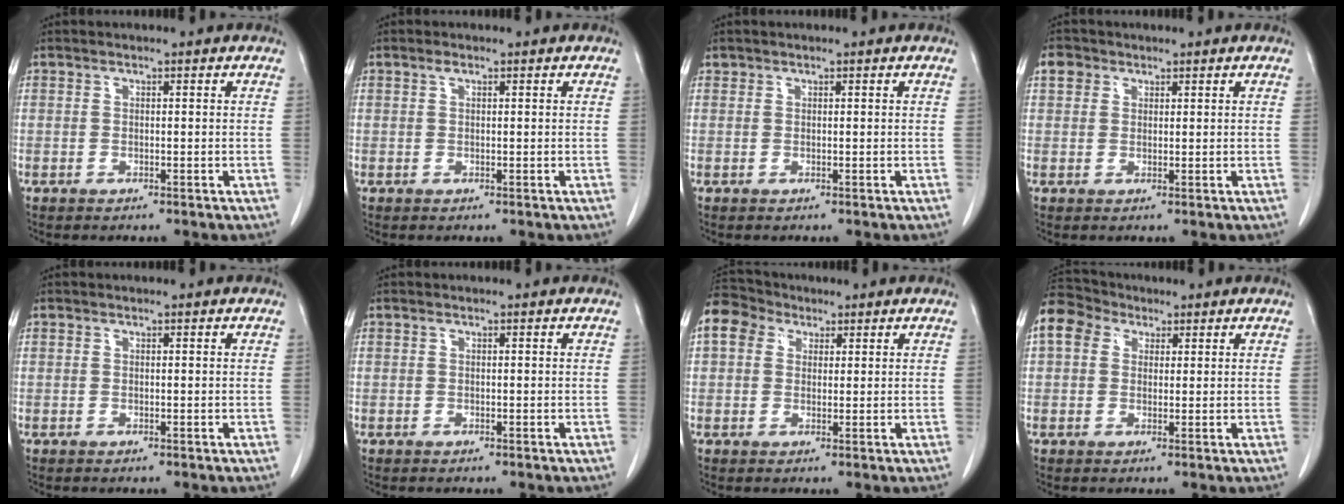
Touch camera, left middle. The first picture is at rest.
{"total": 0.7, "force": [0.4, 0.2, 0.5], "torque": [-0.013, 0.003, 0.008]}
{"total": 0.0}
{"total": 2.3, "force": [1.3, 1.9, 0.5], "torque": [-0.006, 0.007, 0.019]}
{"total": 0.0}
{"total": 0.0}
{"total": 7.3, "force": [3.6, 5.6, 3.0], "torque": [-0.070, 0.038, 0.070]}
{"total": 7.1, "force": [3.4, 5.3, 3.2], "torque": [-0.077, 0.038, 0.066]}